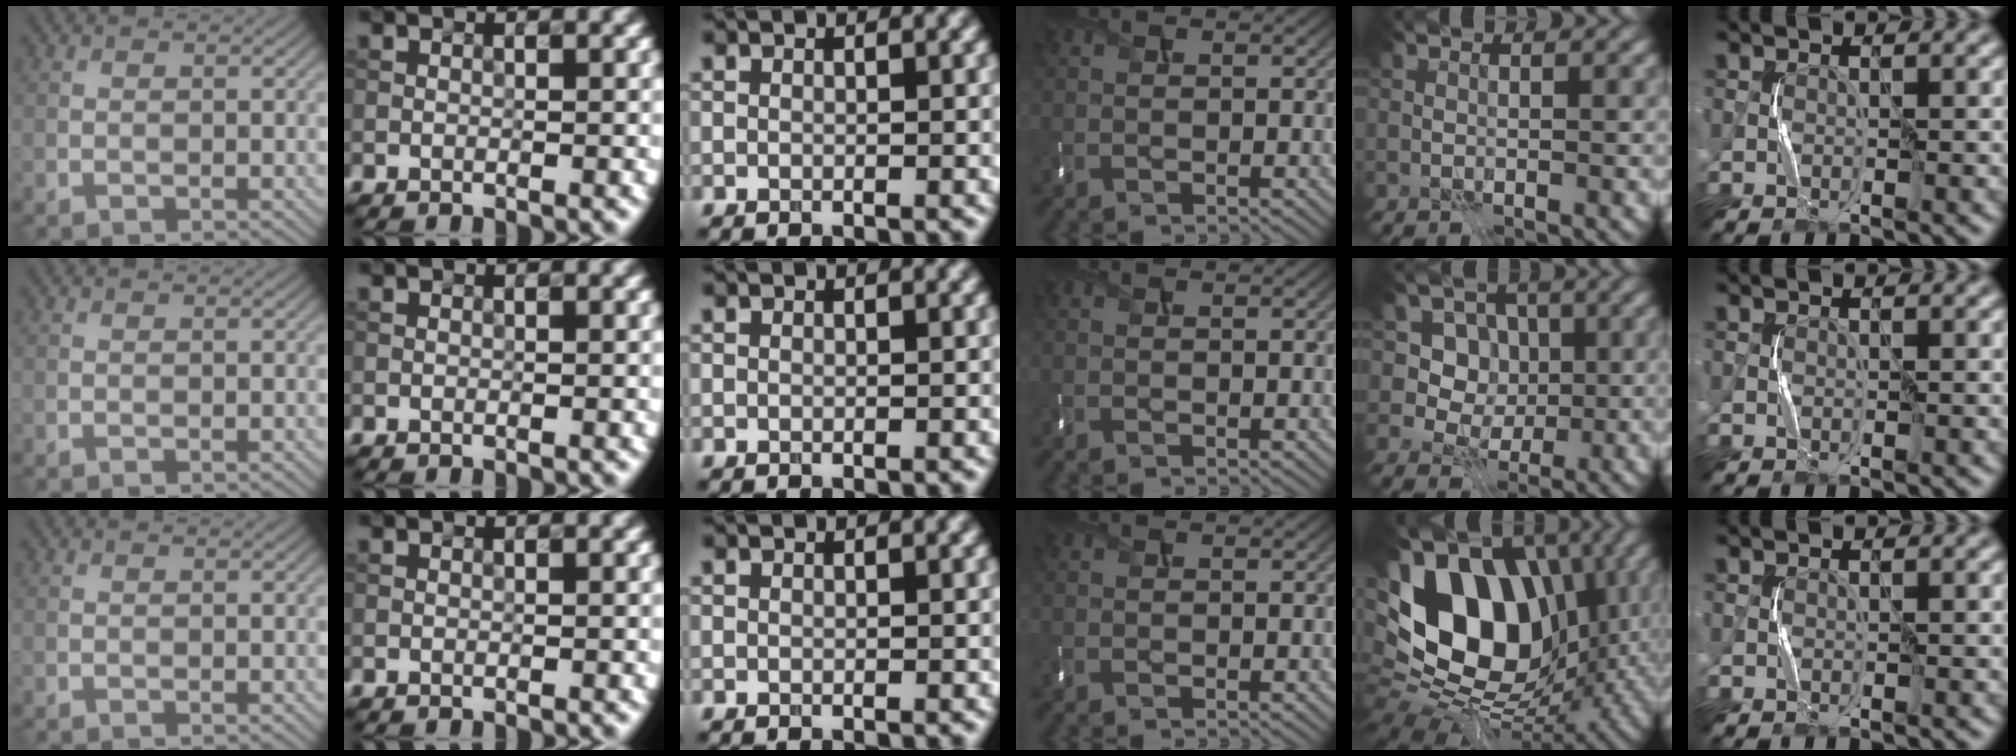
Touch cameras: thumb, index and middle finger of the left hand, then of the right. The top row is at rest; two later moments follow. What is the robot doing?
{"motion": "press", "object": "mouse"}